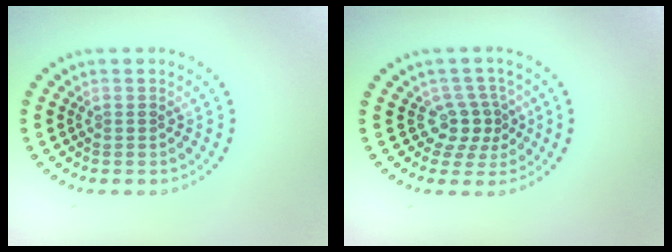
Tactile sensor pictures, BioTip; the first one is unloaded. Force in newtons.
{"total": 2.8, "press": 2.1, "slide": 1.9}